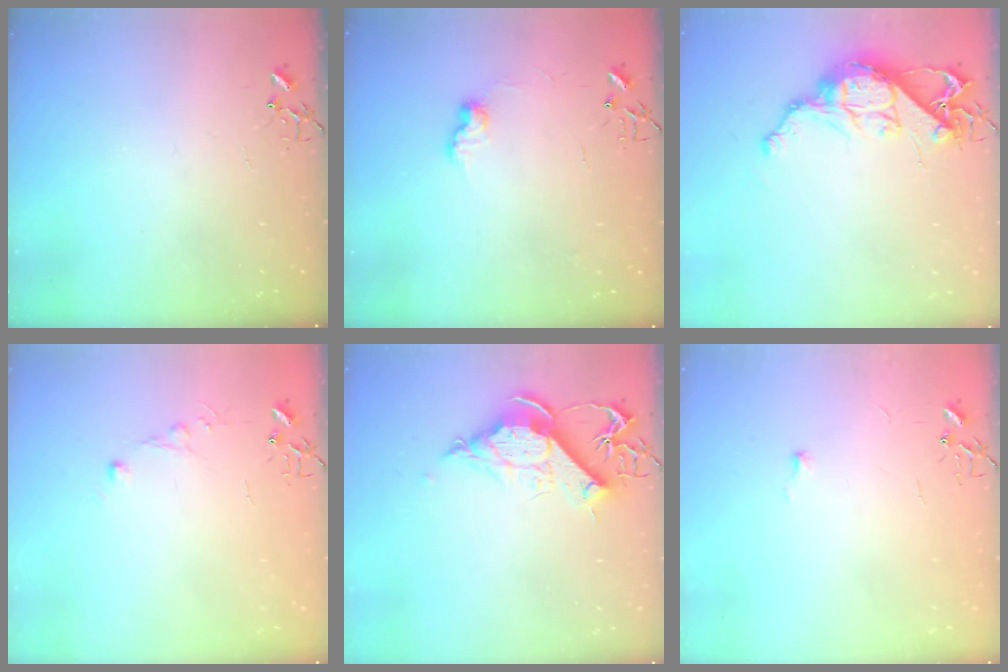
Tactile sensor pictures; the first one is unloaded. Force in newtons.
{"total": 7.6, "press": 7.5, "slide": 0.4}
{"total": 12.8, "press": 12.7, "slide": 1.0}
{"total": 4.4, "press": 4.4, "slide": 0.5}
{"total": 12.5, "press": 12.4, "slide": 1.5}
{"total": 3.4, "press": 3.4, "slide": 0.5}